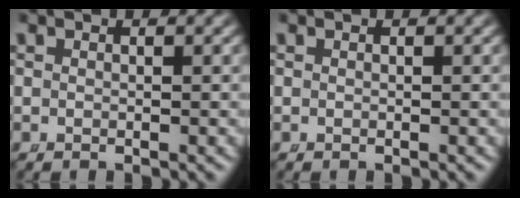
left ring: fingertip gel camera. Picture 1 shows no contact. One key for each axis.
{"total": 0.0}